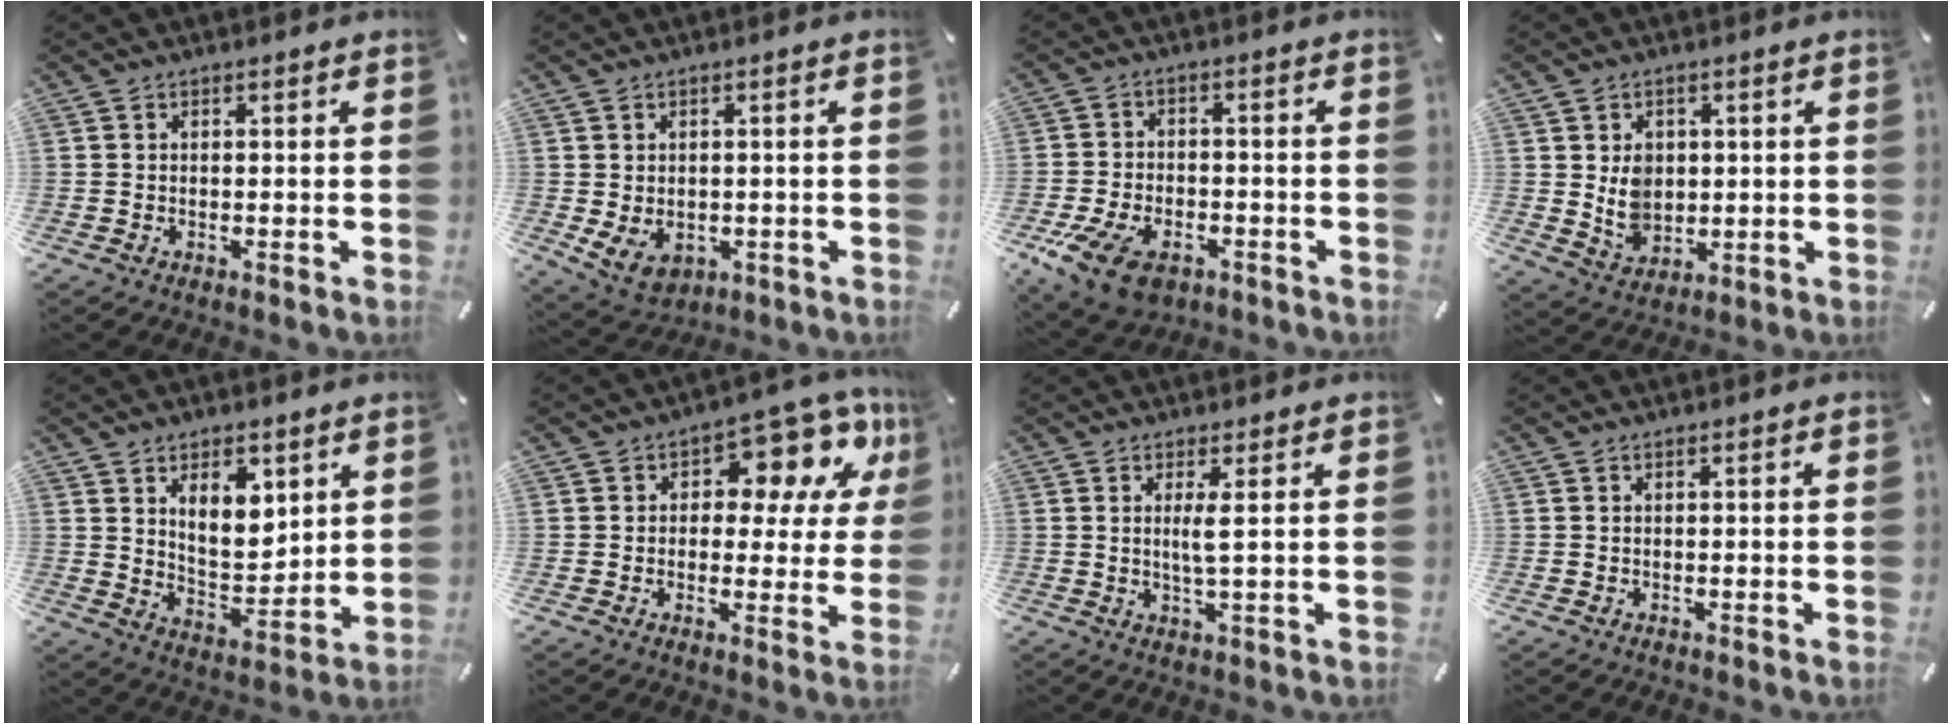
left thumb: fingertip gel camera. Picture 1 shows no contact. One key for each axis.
{"total": 5.7, "fx": -0.7, "fy": 4.7, "fz": 3.1, "tx": -0.057, "ty": 0.001, "tz": -0.013}
{"total": 10.6, "fx": -5.8, "fy": 6.5, "fz": 6.1, "tx": -0.136, "ty": 0.021, "tz": -0.104}
{"total": 6.8, "fx": 1.2, "fy": 6.0, "fz": 2.9, "tx": -0.041, "ty": -0.003, "tz": 0.020}
{"total": 9.5, "fx": 5.3, "fy": 5.7, "fz": 5.4, "tx": -0.078, "ty": -0.030, "tz": 0.094}
{"total": 12.0, "fx": 5.8, "fy": 7.2, "fz": 7.6, "tx": -0.092, "ty": -0.043, "tz": 0.101}
{"total": 4.1, "fx": 0.7, "fy": 0.2, "fz": 4.0, "tx": -0.079, "ty": -0.006, "tz": 0.010}
{"total": 0.0}